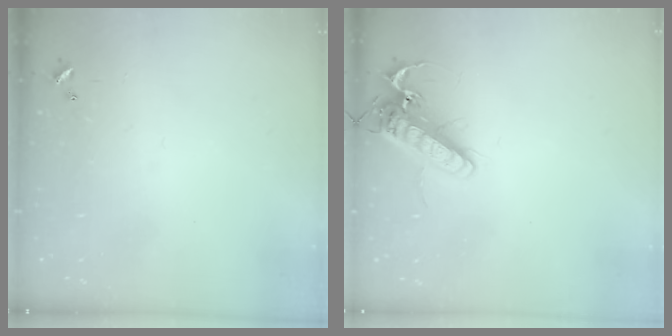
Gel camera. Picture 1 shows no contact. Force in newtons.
{"total": 15.7, "press": 15.5, "slide": 2.4}